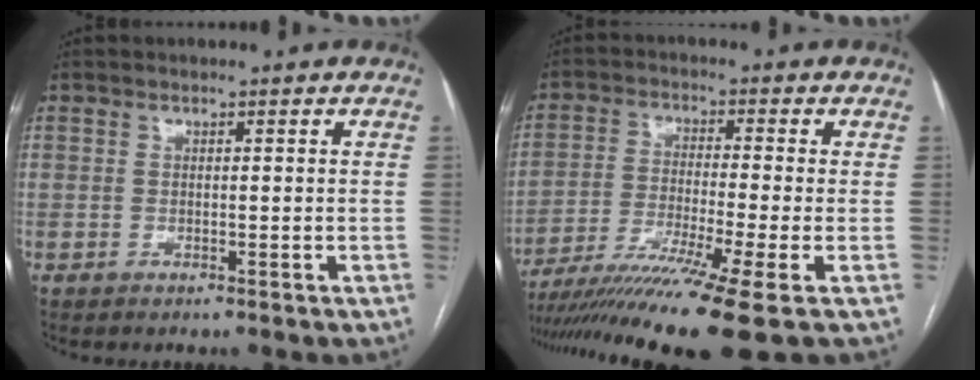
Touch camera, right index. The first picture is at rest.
{"total": 14.7, "force": [-10.6, -2.2, 10.0], "torque": [-0.168, -0.038, -0.175]}